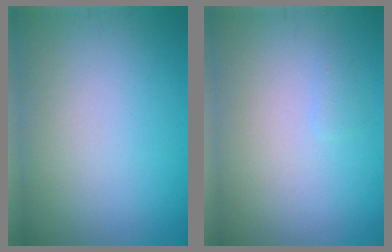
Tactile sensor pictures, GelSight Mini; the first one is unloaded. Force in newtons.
{"total": 0.6, "press": 0.5, "slide": 0.1}